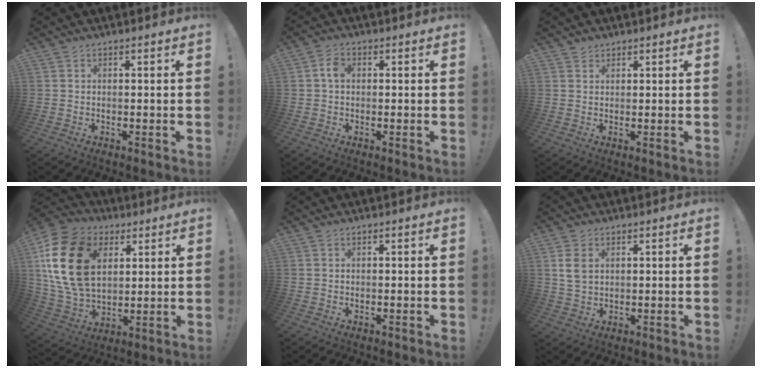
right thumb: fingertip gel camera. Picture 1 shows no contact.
{"total": 3.1, "force": [0.3, 2.0, 2.4], "torque": [-0.043, 0.009, 0.003]}
{"total": 1.5, "force": [1.2, 0.9, 0.2], "torque": [-0.005, -0.005, 0.023]}
{"total": 22.5, "force": [6.4, 15.8, 14.8], "torque": [-0.283, -0.015, 0.121]}
{"total": 0.0}
{"total": 5.1, "force": [1.7, 3.3, 3.5], "torque": [-0.064, -0.002, 0.031]}